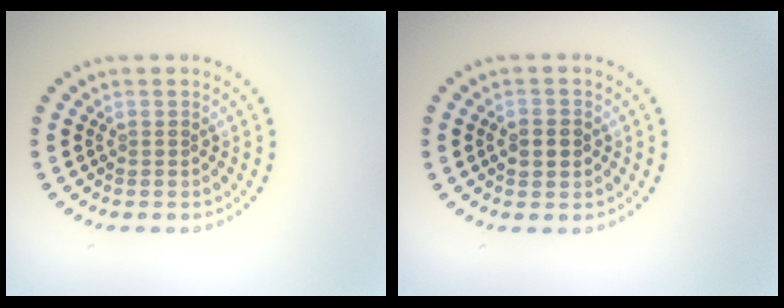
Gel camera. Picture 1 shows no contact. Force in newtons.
{"total": 2.1, "press": 2.1, "slide": 0.3}